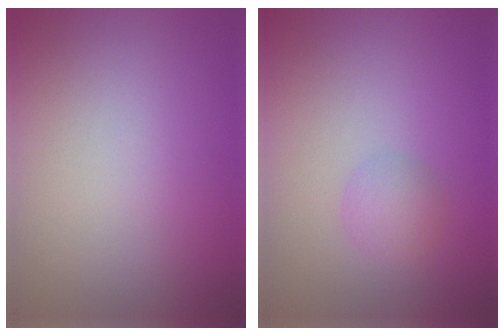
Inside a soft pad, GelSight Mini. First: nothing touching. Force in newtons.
{"total": 1.8, "press": 1.8, "slide": 0.0}